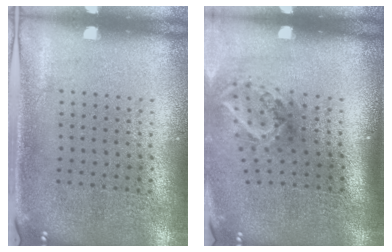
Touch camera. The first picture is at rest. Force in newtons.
{"total": 2.0, "press": 1.3, "slide": 1.5}